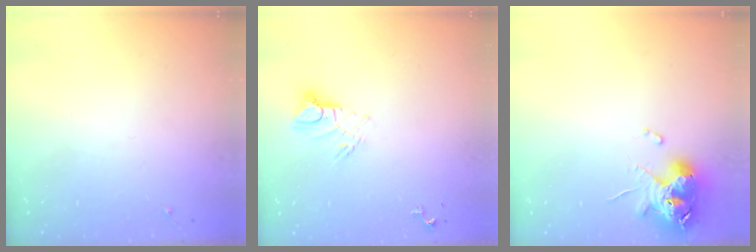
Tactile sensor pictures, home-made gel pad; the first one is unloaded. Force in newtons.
{"total": 6.8, "press": 6.8, "slide": 0.5}
{"total": 10.8, "press": 10.7, "slide": 1.7}